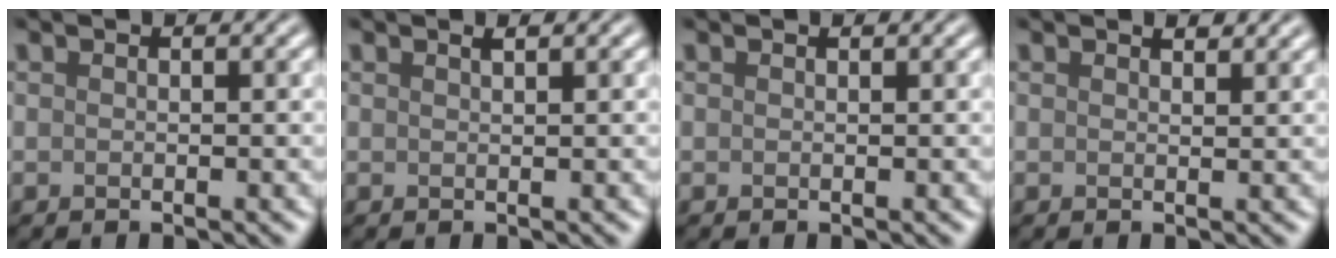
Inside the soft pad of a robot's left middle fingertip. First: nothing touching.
{"total": 0.5, "force": [0.4, 0.0, 0.3], "torque": [-0.007, -0.001, 0.008]}
{"total": 0.0}
{"total": 1.0, "force": [0.9, 0.2, 0.4], "torque": [-0.010, -0.001, 0.016]}